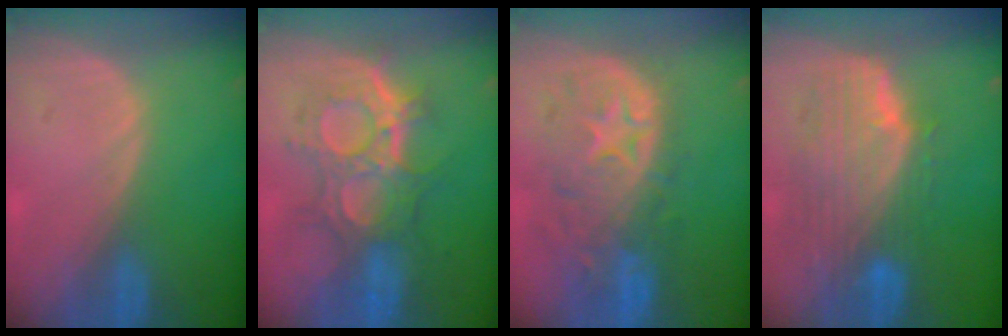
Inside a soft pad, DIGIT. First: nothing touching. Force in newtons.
{"total": 9.9, "press": 9.6, "slide": 2.6}
{"total": 11.1, "press": 9.8, "slide": 5.2}
{"total": 10.0, "press": 8.9, "slide": 4.6}